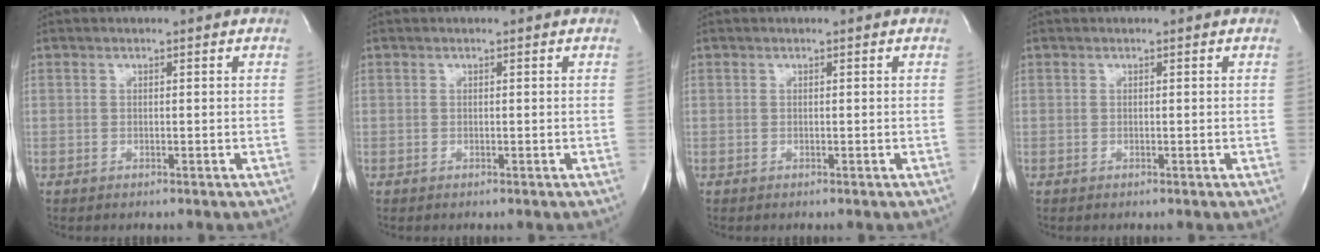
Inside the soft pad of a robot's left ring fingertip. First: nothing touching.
{"total": 0.0}
{"total": 0.0}
{"total": 0.0}